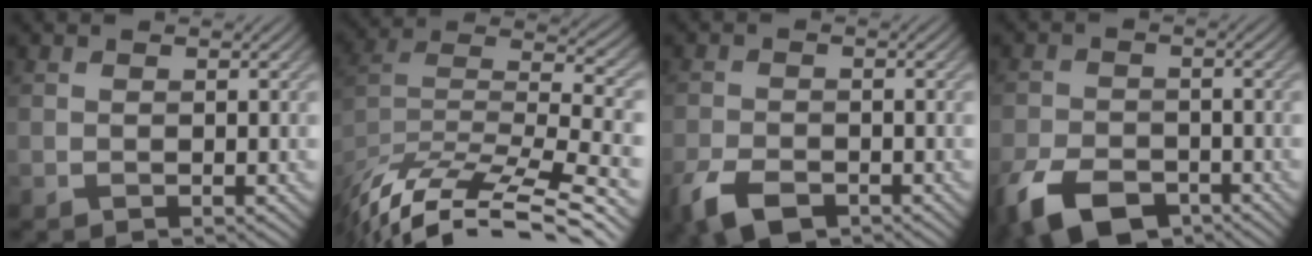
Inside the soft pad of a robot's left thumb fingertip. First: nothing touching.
{"total": 13.6, "force": [-10.2, 3.4, 8.2], "torque": [-0.156, 0.027, -0.166]}
{"total": 5.2, "force": [-3.4, 2.5, 3.1], "torque": [-0.065, -0.009, -0.068]}
{"total": 8.4, "force": [-5.4, 4.4, 4.8], "torque": [-0.099, -0.018, -0.100]}